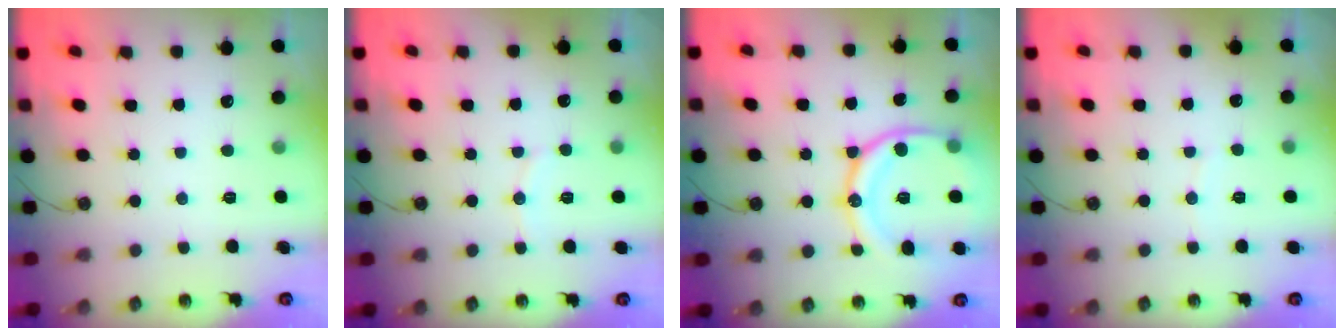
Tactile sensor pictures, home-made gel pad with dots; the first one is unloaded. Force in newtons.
{"total": 4.5, "press": 4.4, "slide": 1.0}
{"total": 18.0, "press": 18.0, "slide": 1.7}
{"total": 2.4, "press": 2.4, "slide": 0.3}